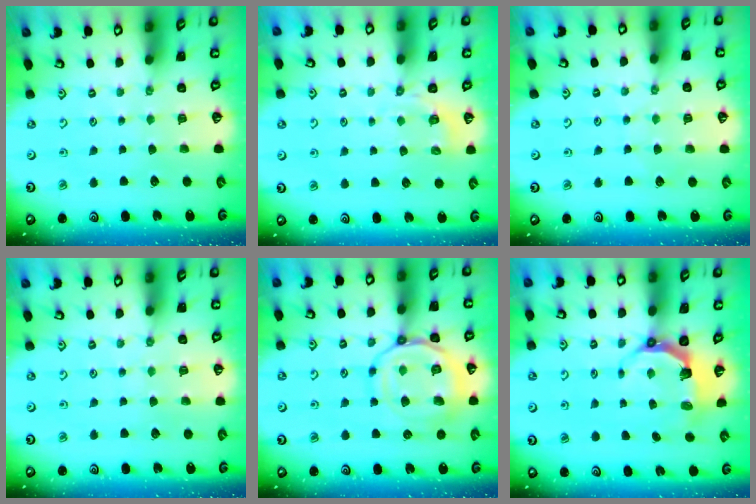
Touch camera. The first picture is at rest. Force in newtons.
{"total": 2.3, "press": 1.4, "slide": 1.8}
{"total": 3.8, "press": 3.7, "slide": 0.5}
{"total": 2.9, "press": 2.9, "slide": 0.5}
{"total": 16.4, "press": 16.3, "slide": 1.6}
{"total": 5.5, "press": 3.9, "slide": 3.8}